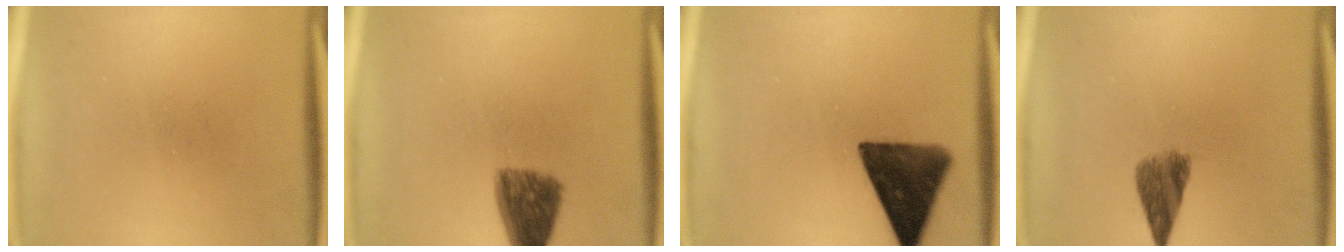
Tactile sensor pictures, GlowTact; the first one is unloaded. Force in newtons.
{"total": 7.8}
{"total": 12.6}
{"total": 4.7}